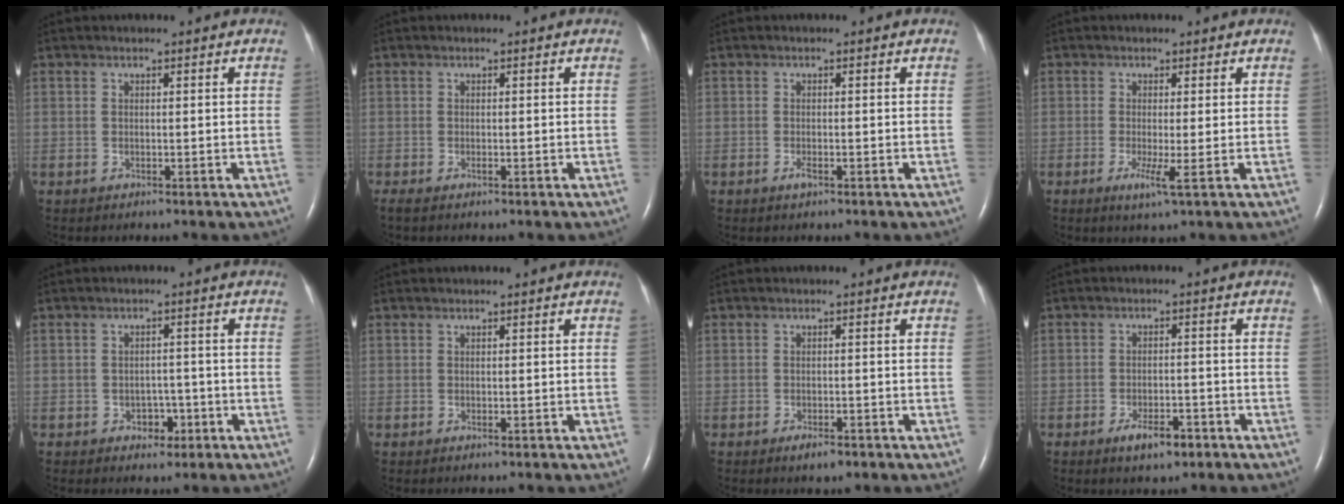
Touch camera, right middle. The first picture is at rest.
{"total": 0.6, "force": [-0.4, 0.0, 0.5], "torque": [-0.013, -0.003, -0.006]}
{"total": 1.0, "force": [-0.6, 0.2, 0.8], "torque": [-0.019, -0.001, -0.010]}
{"total": 2.9, "force": [-0.9, -0.4, 2.7], "torque": [-0.053, -0.010, -0.015]}
{"total": 3.0, "force": [-1.4, 2.1, 1.5], "torque": [-0.016, 0.006, -0.013]}
{"total": 0.0}
{"total": 2.1, "force": [-1.4, 0.7, 1.5], "torque": [-0.025, -0.001, -0.020]}
{"total": 4.4, "force": [-2.8, 1.5, 3.1], "torque": [-0.053, 0.000, -0.043]}